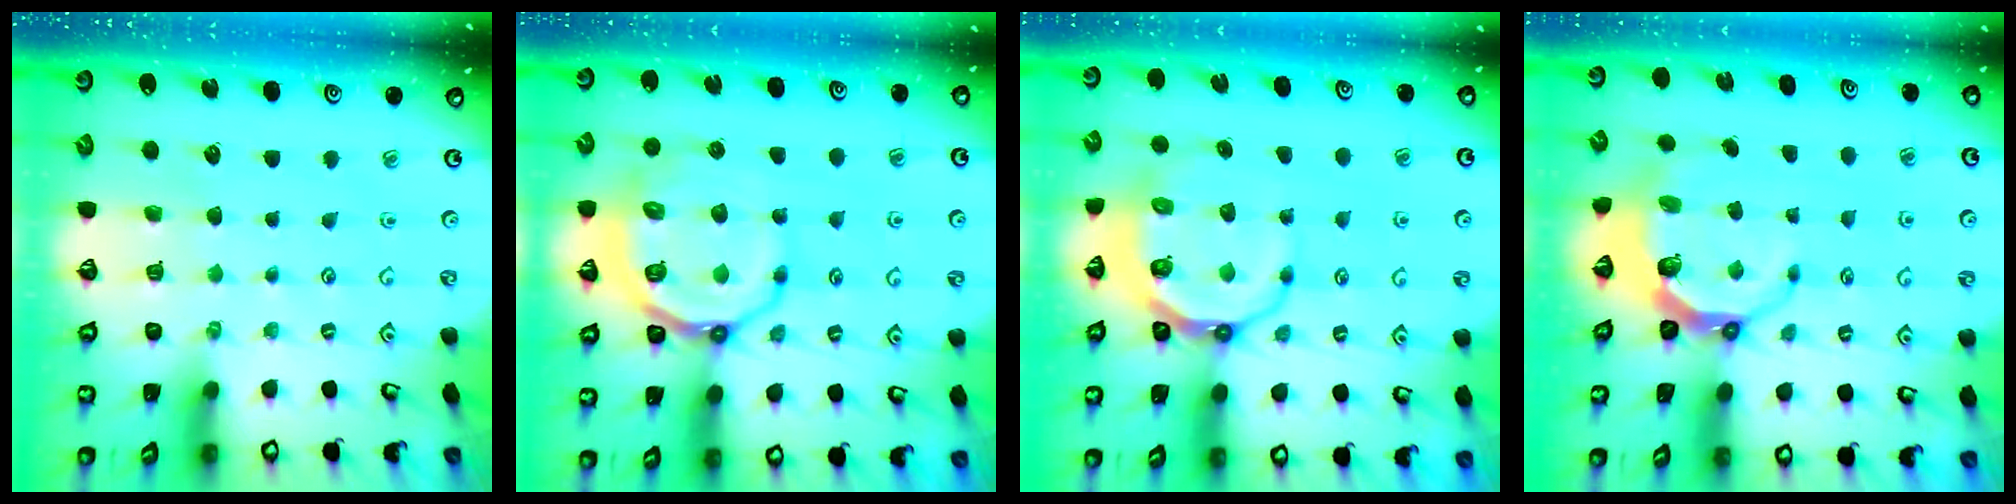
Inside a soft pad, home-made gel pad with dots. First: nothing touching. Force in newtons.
{"total": 14.3, "press": 14.1, "slide": 2.7}
{"total": 9.5, "press": 8.8, "slide": 3.6}
{"total": 6.4, "press": 5.1, "slide": 3.8}